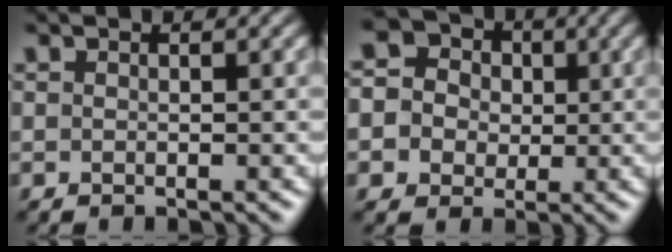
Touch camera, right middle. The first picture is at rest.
{"total": 6.8, "force": [0.0, 6.4, 2.3], "torque": [-0.052, 0.037, -0.029]}